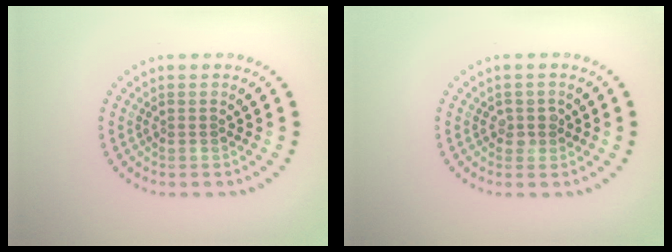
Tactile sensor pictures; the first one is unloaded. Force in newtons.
{"total": 1.4, "press": 1.2, "slide": 0.7}